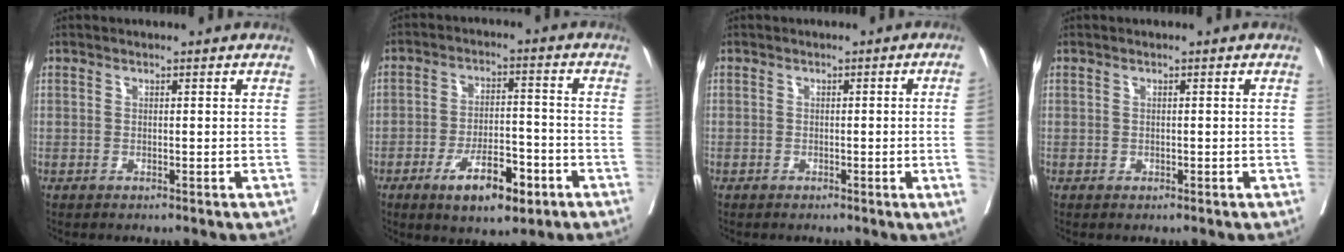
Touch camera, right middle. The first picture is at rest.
{"total": 9.1, "force": [-4.7, 3.5, 6.9], "torque": [-0.117, 0.002, -0.072]}
{"total": 3.3, "force": [-0.5, -1.2, 3.0], "torque": [-0.040, -0.005, -0.005]}
{"total": 0.0}